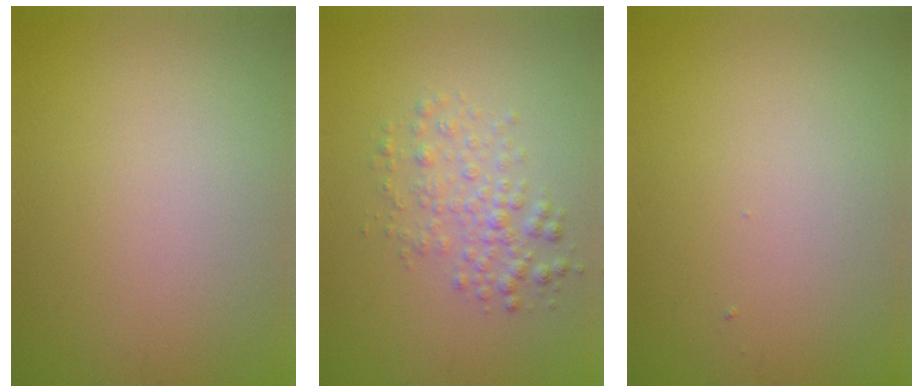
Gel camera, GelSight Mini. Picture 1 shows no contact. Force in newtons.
{"total": 2.6, "press": 2.6, "slide": 0.1}
{"total": 0.0}